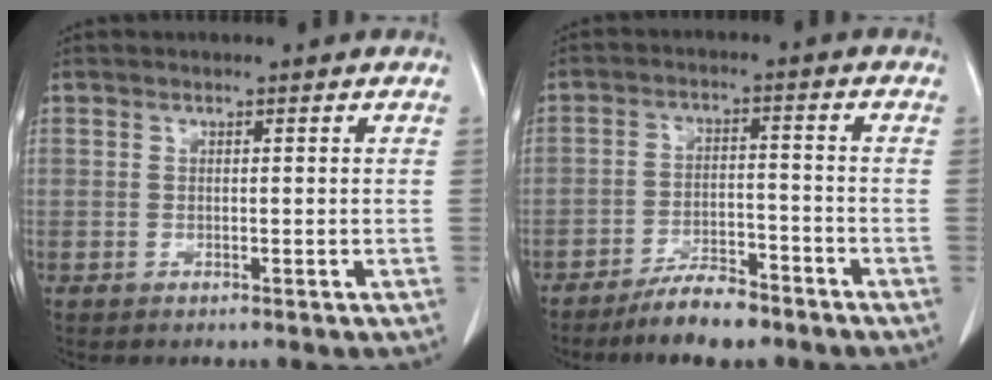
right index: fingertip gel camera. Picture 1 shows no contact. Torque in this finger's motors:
{"motor_torque": [0.21, -0.35, 0.13, 0.02]}